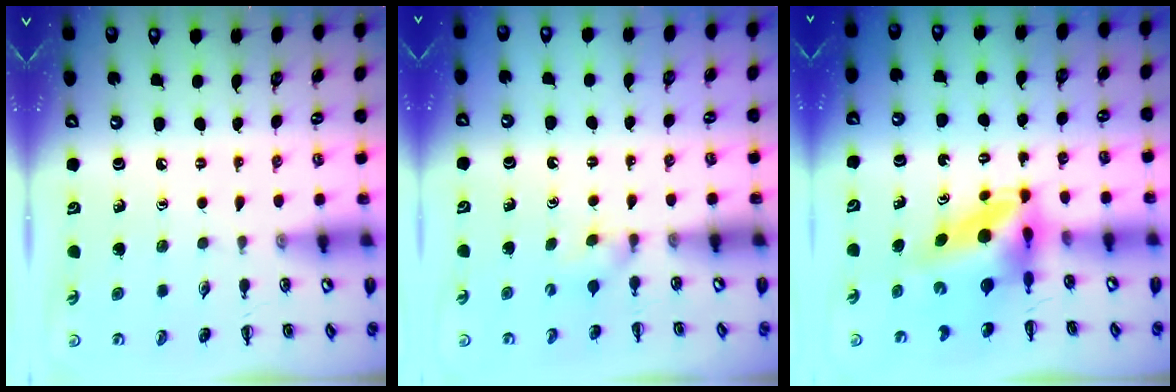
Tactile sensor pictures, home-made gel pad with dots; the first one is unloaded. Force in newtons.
{"total": 2.4, "press": 2.1, "slide": 1.0}
{"total": 6.3, "press": 6.0, "slide": 1.8}